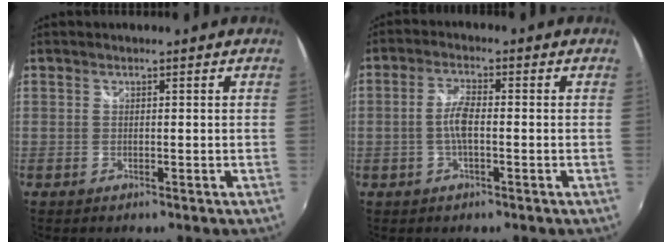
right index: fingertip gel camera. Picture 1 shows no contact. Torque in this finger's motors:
{"motor_torque": [0.33, 0.02, 0.34, 0.10]}